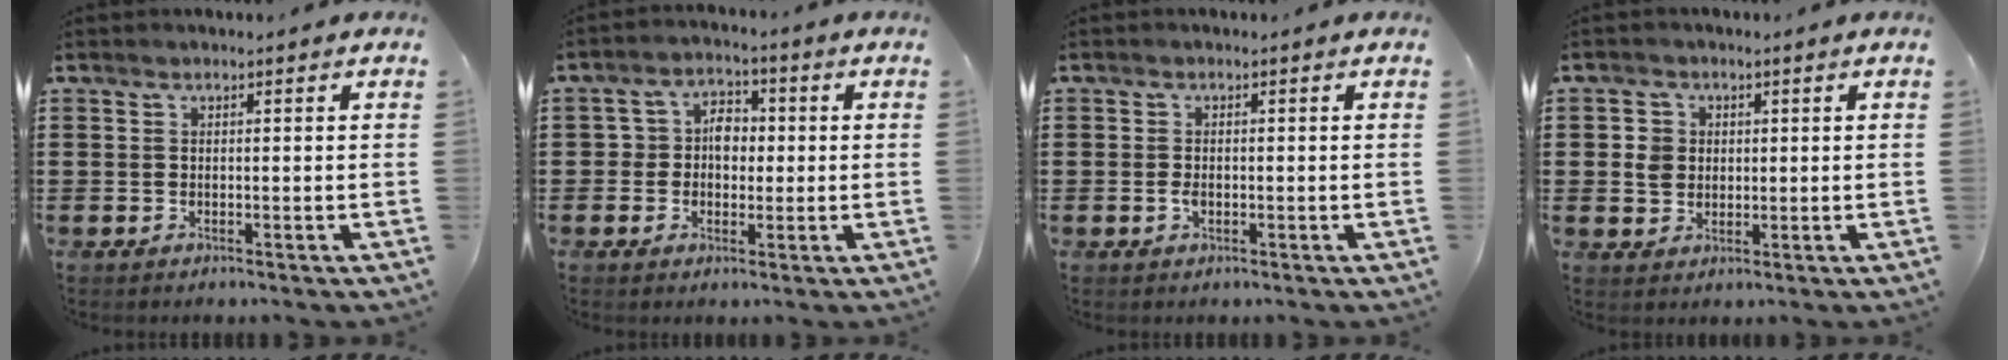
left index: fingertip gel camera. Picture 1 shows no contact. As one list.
[{"total": 4.5, "force": [-0.2, 3.7, 2.6], "torque": [-0.055, 0.010, -0.011]}, {"total": 1.5, "force": [-0.3, 0.8, 1.2], "torque": [-0.031, -0.003, -0.008]}, {"total": 3.0, "force": [0.5, 2.9, 0.7], "torque": [-0.026, 0.010, 0.006]}]